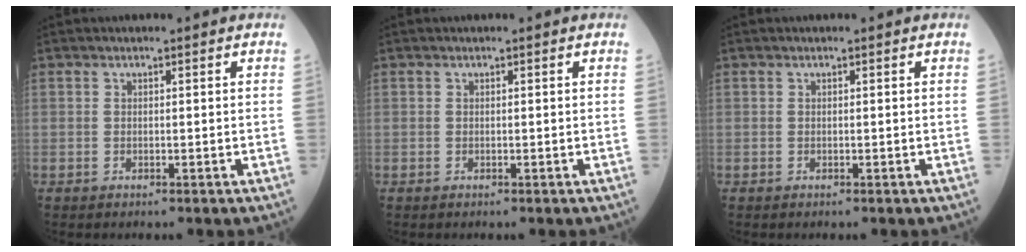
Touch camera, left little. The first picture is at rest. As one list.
[{"total": 0.0}, {"total": 0.0}]